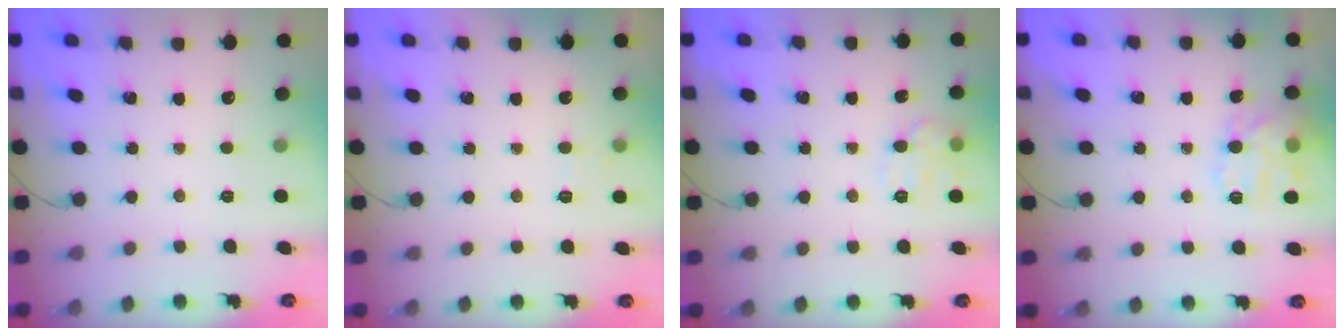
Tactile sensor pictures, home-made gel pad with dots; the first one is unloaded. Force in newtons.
{"total": 5.5, "press": 5.3, "slide": 1.5}
{"total": 9.3, "press": 9.3, "slide": 0.4}
{"total": 11.6, "press": 11.5, "slide": 0.9}